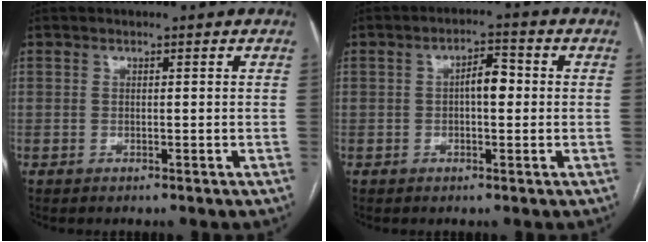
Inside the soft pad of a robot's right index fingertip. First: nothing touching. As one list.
[{"total": 4.0, "force": [0.0, 1.5, 3.7], "torque": [-0.059, 0.014, -0.001]}]